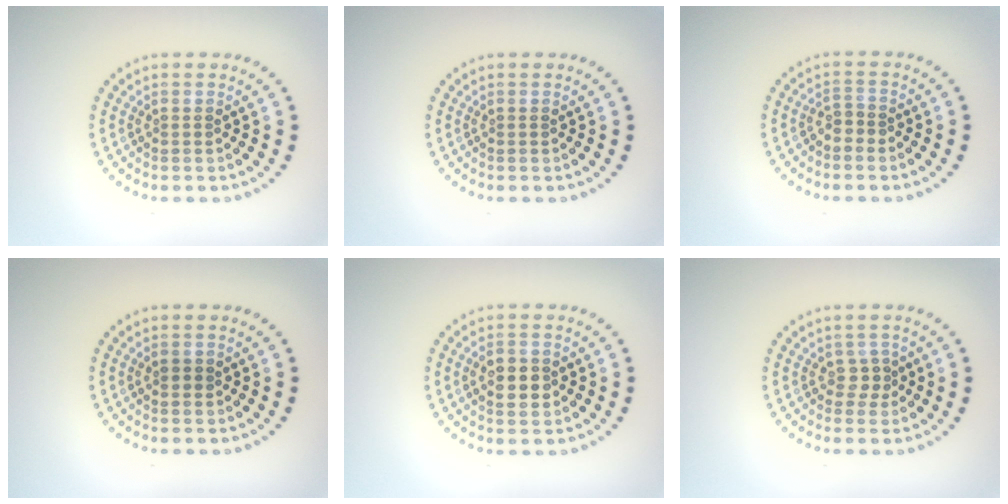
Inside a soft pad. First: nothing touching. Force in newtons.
{"total": 0.0}
{"total": 1.4, "press": 1.1, "slide": 0.8}
{"total": 0.7, "press": 0.7, "slide": 0.0}
{"total": 2.9, "press": 2.9, "slide": 0.1}
{"total": 1.2, "press": 0.9, "slide": 0.8}